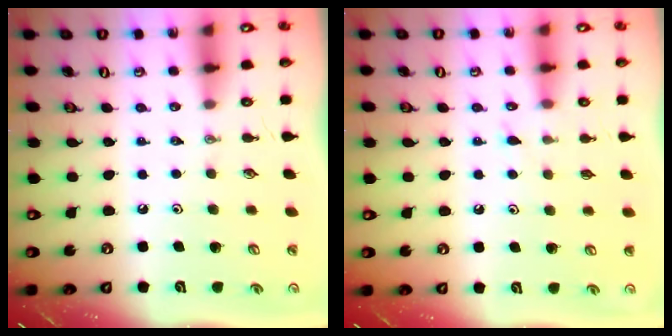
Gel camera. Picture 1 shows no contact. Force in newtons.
{"total": 5.0, "press": 4.9, "slide": 0.3}